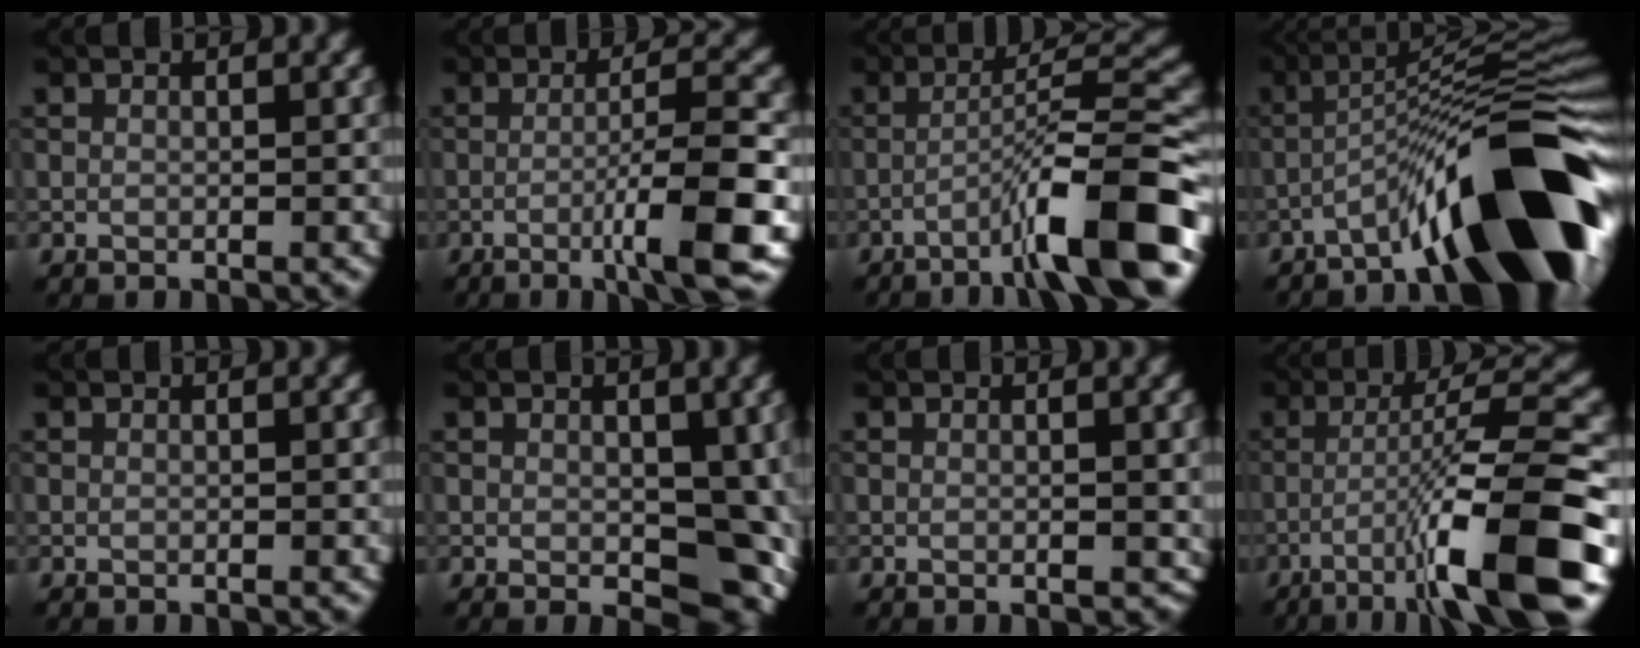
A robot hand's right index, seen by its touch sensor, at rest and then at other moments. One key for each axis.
{"total": 7.3, "fx": -2.4, "fy": 0.8, "fz": 6.8, "tx": -0.096, "ty": 0.012, "tz": -0.049}
{"total": 9.9, "fx": -5.0, "fy": 1.1, "fz": 8.4, "tx": -0.118, "ty": 0.023, "tz": -0.085}
{"total": 14.2, "fx": -7.7, "fy": 2.5, "fz": 11.7, "tx": -0.164, "ty": 0.023, "tz": -0.122}
{"total": 0.0}
{"total": 6.3, "fx": -0.2, "fy": 3.9, "fz": 5.0, "tx": -0.063, "ty": -0.010, "tz": 0.000}
{"total": 1.0, "fx": -0.1, "fy": 0.5, "fz": 0.9, "tx": -0.008, "ty": -0.002, "tz": 0.001}
{"total": 11.9, "fx": -5.4, "fy": 1.5, "fz": 10.5, "tx": -0.154, "ty": 0.018, "tz": -0.085}